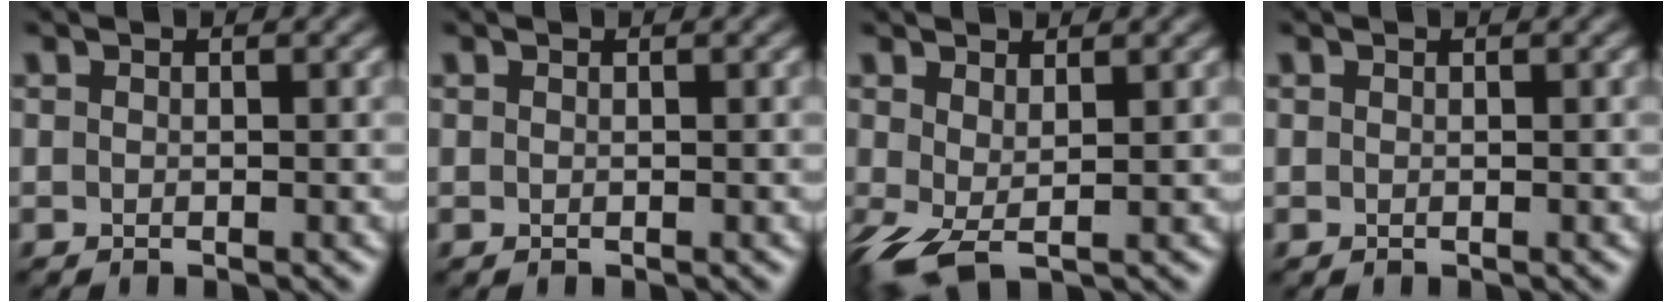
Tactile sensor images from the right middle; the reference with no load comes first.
{"total": 0.0}
{"total": 3.7, "force": [-0.4, 1.6, 3.4], "torque": [-0.084, -0.004, -0.010]}
{"total": 0.0}